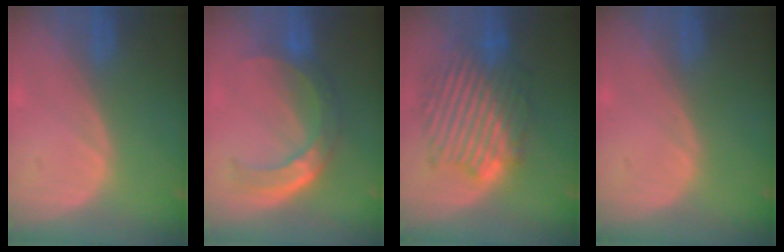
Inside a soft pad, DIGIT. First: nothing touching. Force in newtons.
{"total": 8.1, "press": 6.8, "slide": 4.4}
{"total": 10.4, "press": 10.4, "slide": 0.5}
{"total": 0.0}